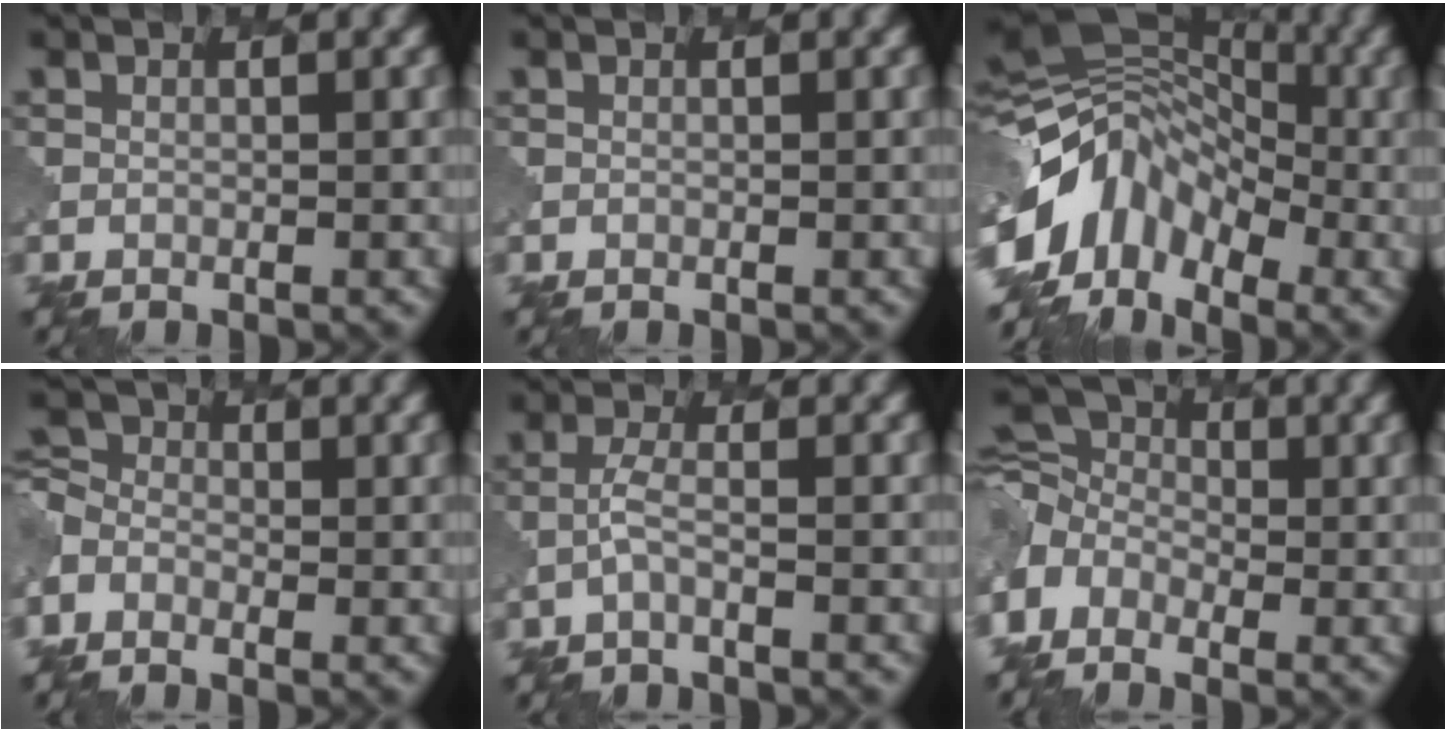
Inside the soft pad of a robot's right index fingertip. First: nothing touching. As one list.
[{"total": 0.0}, {"total": 10.9, "force": [-3.8, 7.5, 6.9], "torque": [-0.122, 0.006, -0.083]}, {"total": 3.2, "force": [-1.7, 2.3, 1.4], "torque": [-0.023, 0.002, -0.038]}, {"total": 1.4, "force": [-0.6, 0.1, 1.3], "torque": [-0.029, 0.003, -0.020]}, {"total": 4.8, "force": [-1.6, 3.5, 2.9], "torque": [-0.062, 0.001, -0.036]}]